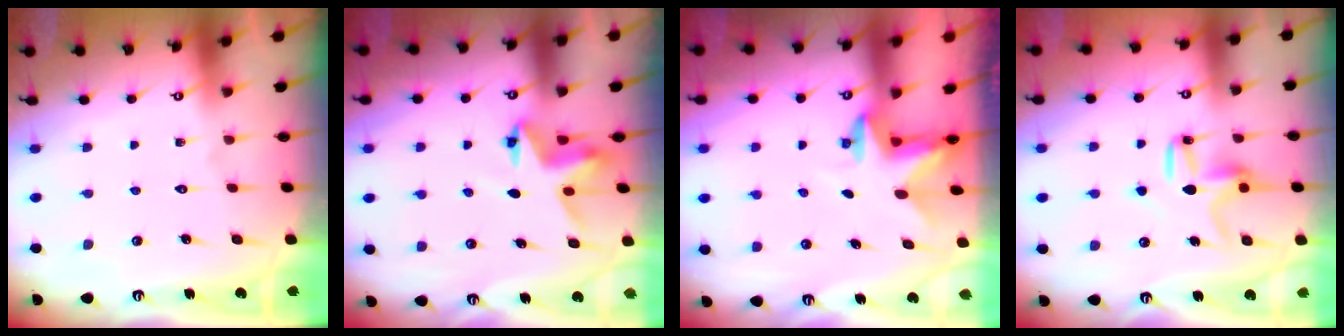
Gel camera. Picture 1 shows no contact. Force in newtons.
{"total": 4.3, "press": 4.3, "slide": 0.1}
{"total": 2.5, "press": 2.5, "slide": 0.4}
{"total": 10.0, "press": 10.0, "slide": 0.3}